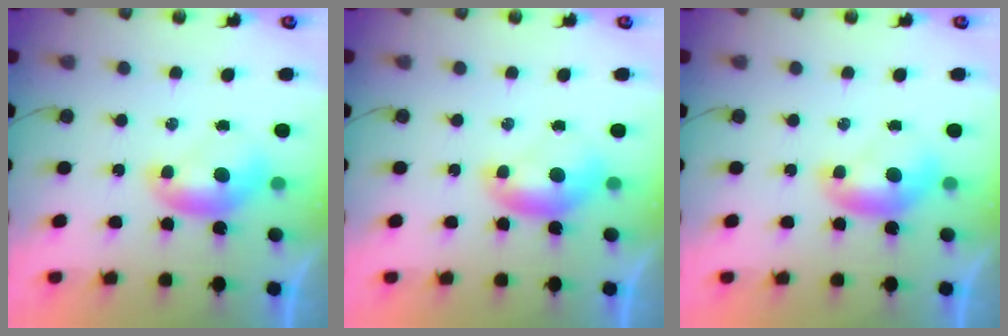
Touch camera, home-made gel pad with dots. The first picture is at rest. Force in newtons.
{"total": 0.0}
{"total": 0.0}